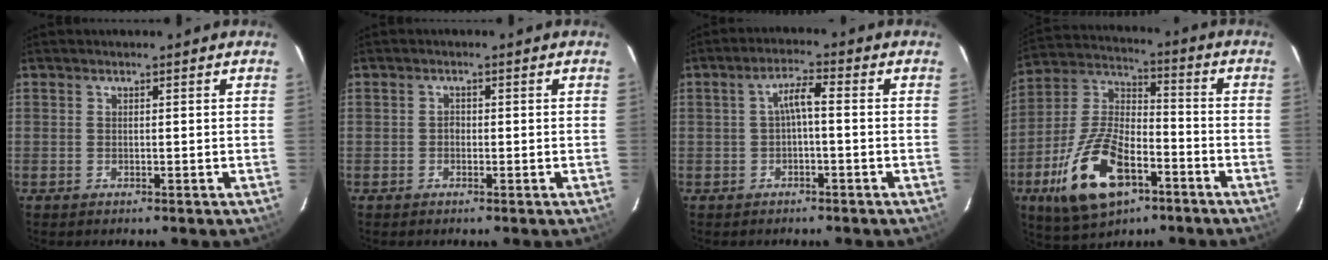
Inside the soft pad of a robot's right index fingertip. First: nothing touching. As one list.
[{"total": 0.8, "force": [-0.4, 0.7, 0.3], "torque": [-0.004, 0.003, -0.009]}, {"total": 3.5, "force": [-0.6, 0.6, 3.4], "torque": [-0.066, 0.013, -0.008]}, {"total": 18.5, "force": [-8.8, 8.8, 13.8], "torque": [-0.290, -0.006, -0.154]}]